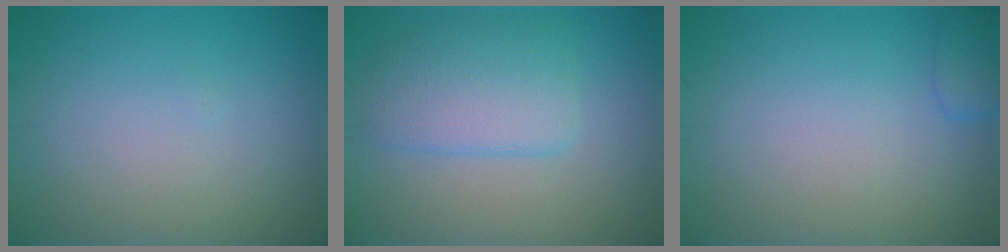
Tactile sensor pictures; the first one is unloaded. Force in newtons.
{"total": 4.4, "press": 4.4, "slide": 0.2}
{"total": 1.5, "press": 1.5, "slide": 0.1}